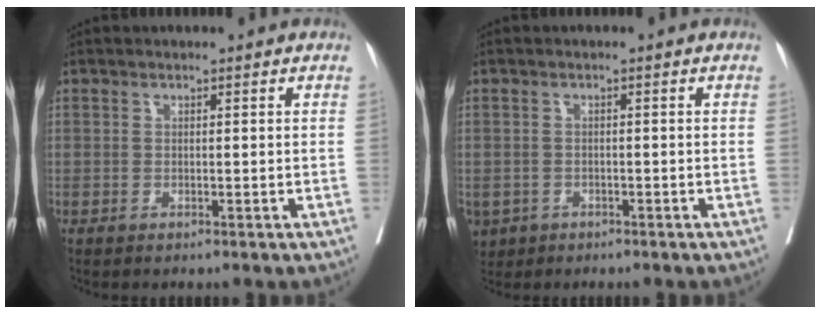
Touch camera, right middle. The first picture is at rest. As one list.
[{"total": 4.4, "force": [-2.5, 3.4, 1.2], "torque": [-0.022, 0.001, -0.037]}]